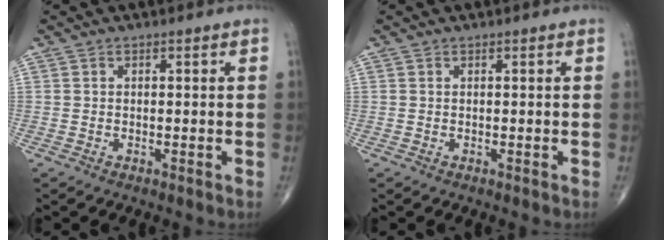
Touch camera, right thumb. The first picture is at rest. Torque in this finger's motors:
{"motor_torque": [-0.04, 0.24, -0.08, -0.02, 0.01]}